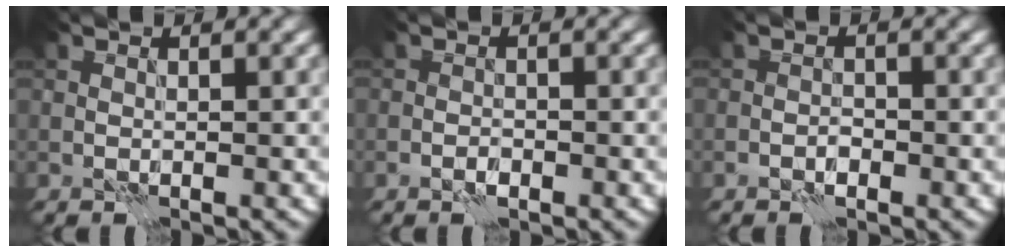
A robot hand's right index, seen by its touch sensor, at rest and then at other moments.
{"total": 1.2, "force": [-0.6, 0.7, 0.7], "torque": [-0.013, 0.002, -0.014]}
{"total": 1.0, "force": [-0.6, 0.6, 0.6], "torque": [-0.009, 0.003, -0.013]}